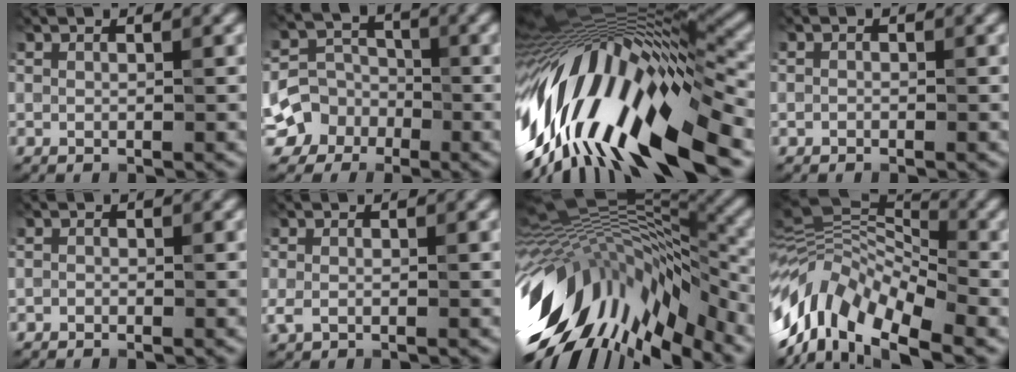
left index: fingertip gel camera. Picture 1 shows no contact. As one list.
[{"total": 6.5, "force": [-4.8, 4.2, -0.9], "torque": [0.007, -0.012, -0.063]}, {"total": 14.4, "force": [-5.5, 3.9, 12.7], "torque": [-0.262, 0.007, -0.055]}, {"total": 2.0, "force": [-1.6, -0.8, -1.0], "torque": [-0.003, -0.018, -0.001]}, {"total": 2.5, "force": [-2.2, -0.9, -1.0], "torque": [-0.003, -0.021, -0.007]}, {"total": 1.6, "force": [-1.5, -0.5, -0.2], "torque": [-0.019, -0.015, 0.006]}, {"total": 14.5, "force": [-6.5, 5.2, 11.8], "torque": [-0.245, -0.022, -0.071]}, {"total": 11.2, "force": [-6.2, 5.2, 7.8], "torque": [-0.193, 0.005, -0.084]}]